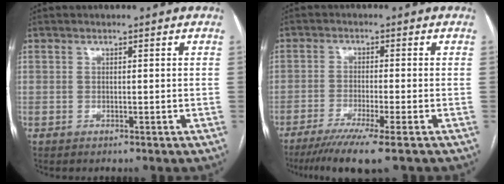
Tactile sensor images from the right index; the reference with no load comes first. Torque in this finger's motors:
{"motor_torque": [1.49, -0.63, 0.11, 0.04]}